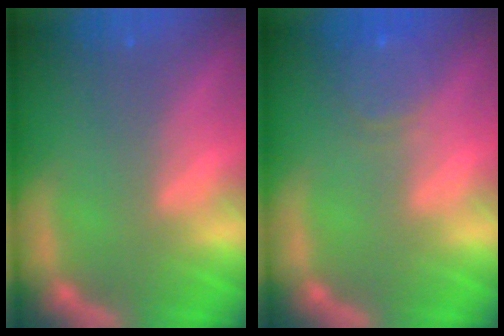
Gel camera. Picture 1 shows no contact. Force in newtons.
{"total": 3.5}